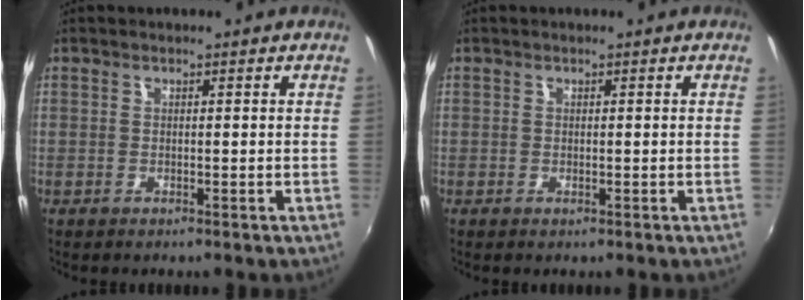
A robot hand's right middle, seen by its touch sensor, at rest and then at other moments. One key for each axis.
{"total": 0.0}